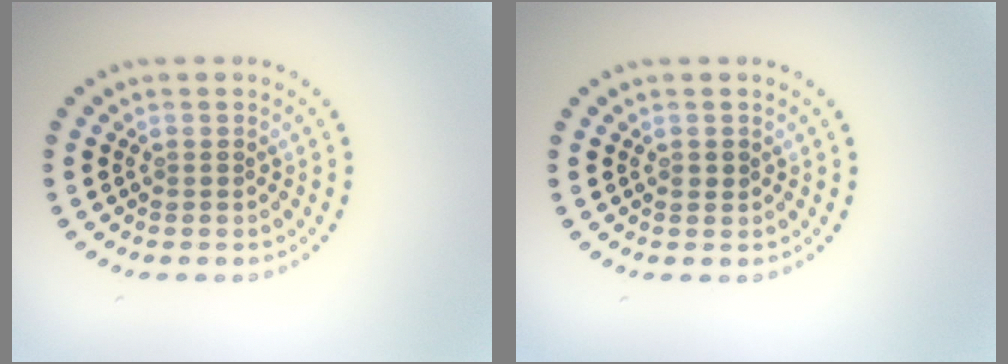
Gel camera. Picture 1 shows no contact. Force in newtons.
{"total": 0.9, "press": 0.8, "slide": 0.2}